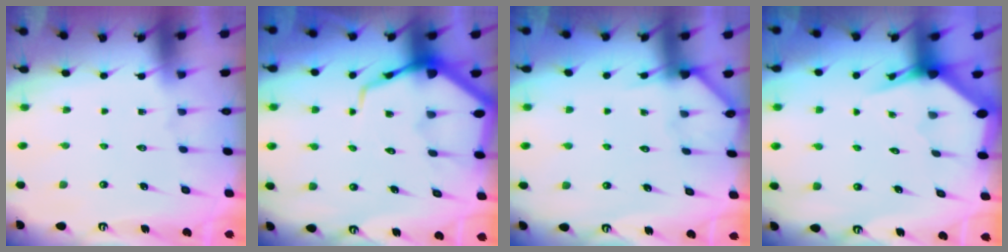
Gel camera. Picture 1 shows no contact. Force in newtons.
{"total": 8.6, "press": 8.6, "slide": 1.0}
{"total": 4.3, "press": 4.3, "slide": 0.2}
{"total": 3.4, "press": 3.4, "slide": 0.4}